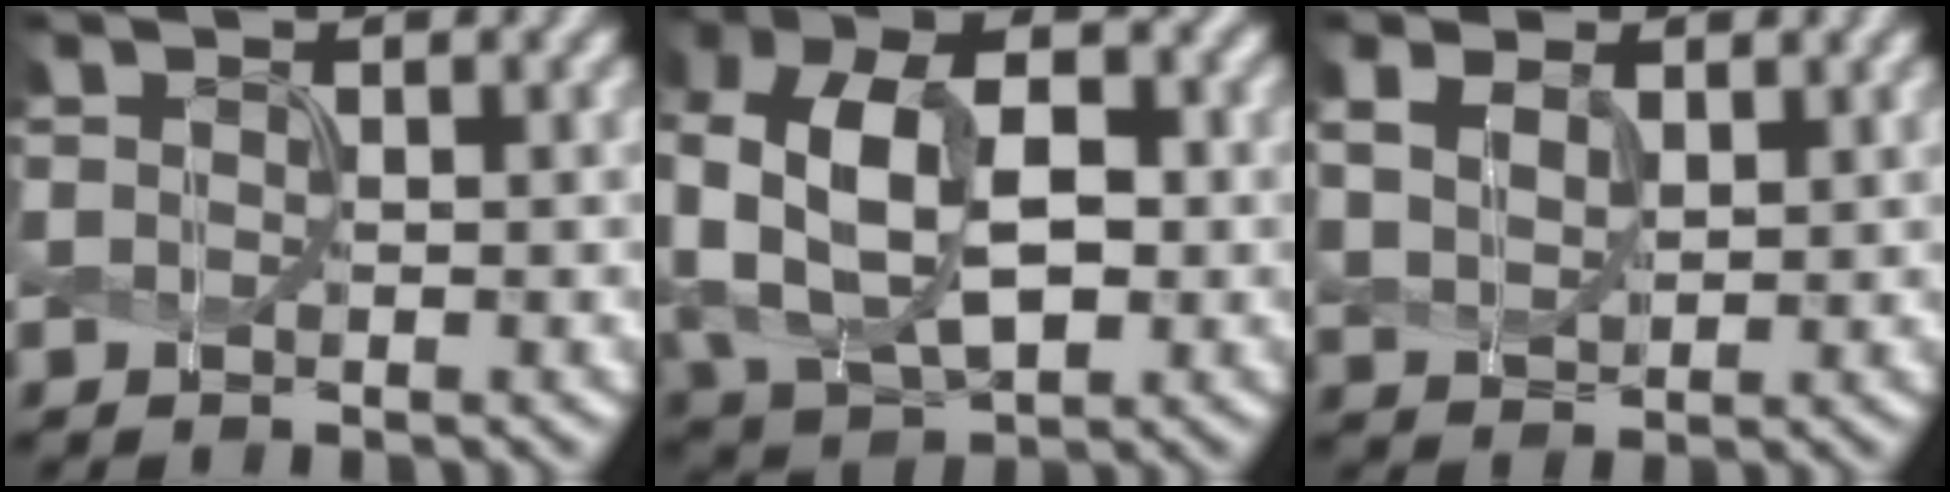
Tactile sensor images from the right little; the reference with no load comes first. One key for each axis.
{"total": 11.5, "fx": -0.8, "fy": 7.5, "fz": 8.6, "tx": -0.172, "ty": 0.006, "tz": -0.019}
{"total": 3.1, "fx": 1.2, "fy": 2.0, "fz": 1.9, "tx": -0.050, "ty": -0.002, "tz": 0.027}